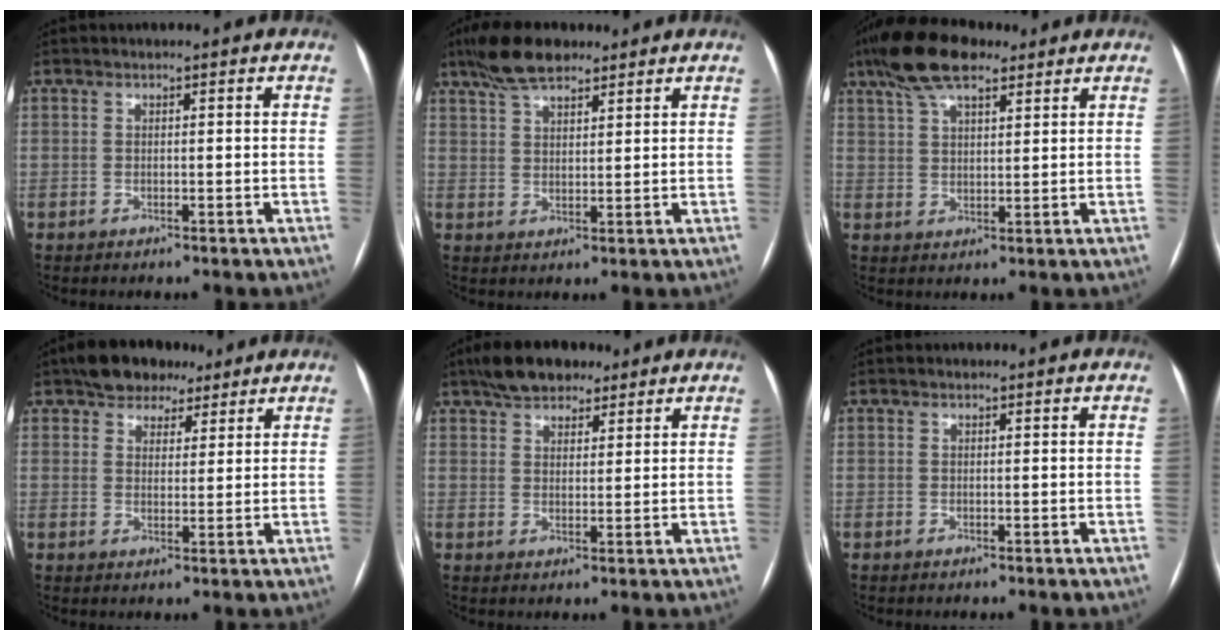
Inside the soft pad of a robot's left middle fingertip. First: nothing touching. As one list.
[{"total": 7.7, "force": [5.9, 2.5, 4.2], "torque": [-0.086, 0.017, 0.109]}, {"total": 10.2, "force": [7.2, 3.4, 6.4], "torque": [-0.130, 0.028, 0.131]}, {"total": 6.7, "force": [4.9, 4.0, 2.1], "torque": [-0.030, 0.015, 0.080]}, {"total": 7.8, "force": [5.9, 3.6, 3.6], "torque": [-0.063, 0.018, 0.101]}, {"total": 0.0}]